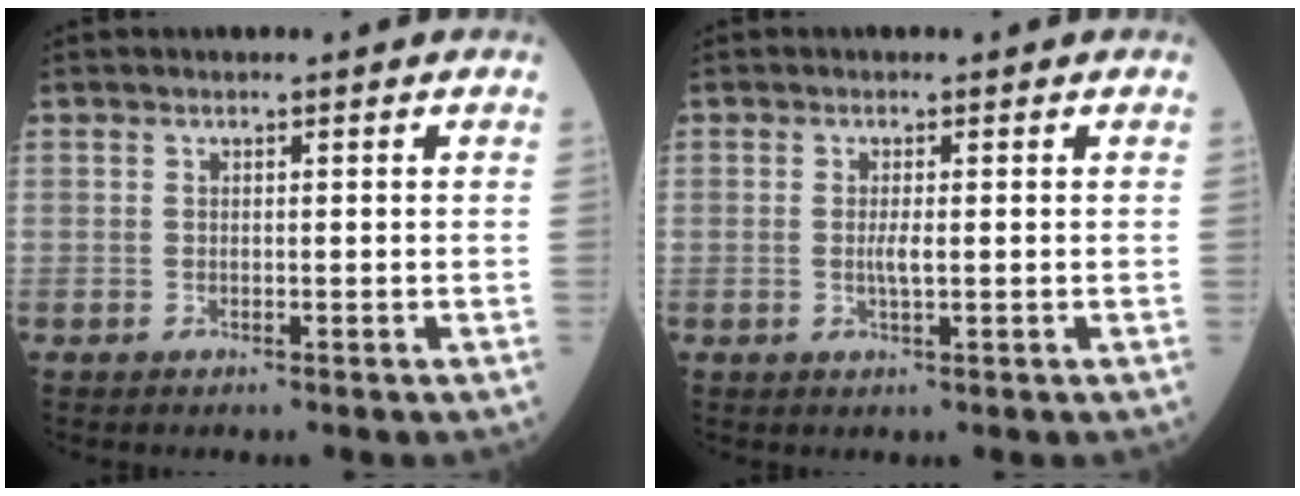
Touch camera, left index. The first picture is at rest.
{"total": 1.8, "force": [-0.2, 0.2, 1.7], "torque": [-0.038, -0.003, -0.003]}